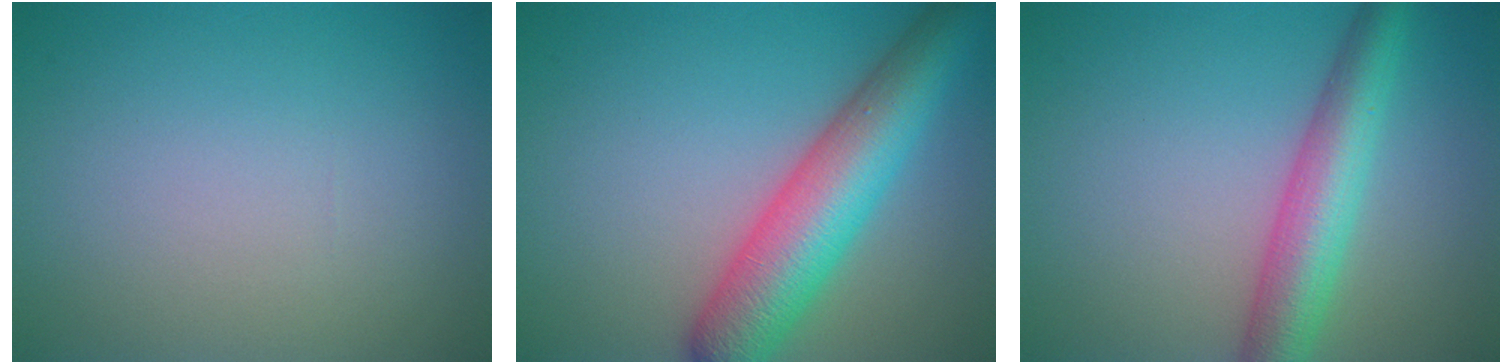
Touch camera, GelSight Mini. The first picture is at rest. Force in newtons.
{"total": 8.6, "press": 8.6, "slide": 0.2}
{"total": 5.6, "press": 5.6, "slide": 0.1}